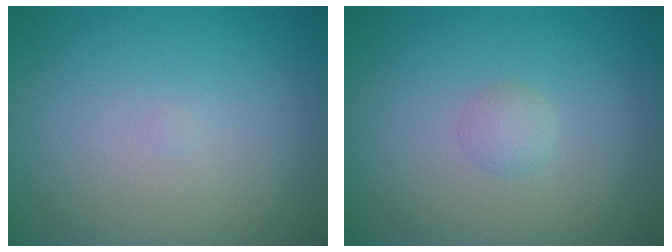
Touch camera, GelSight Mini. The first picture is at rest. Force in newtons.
{"total": 1.0, "press": 1.0, "slide": 0.1}